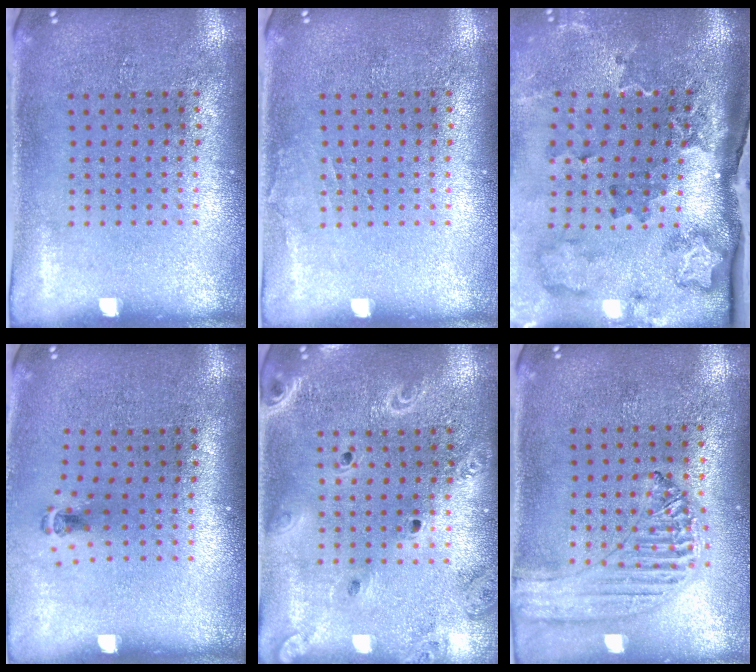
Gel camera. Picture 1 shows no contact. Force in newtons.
{"total": 0.6, "press": 0.6, "slide": 0.1}
{"total": 3.0, "press": 2.2, "slide": 2.0}
{"total": 0.5, "press": 0.3, "slide": 0.4}
{"total": 2.1, "press": 1.9, "slide": 0.9}
{"total": 1.2, "press": 1.2, "slide": 0.1}